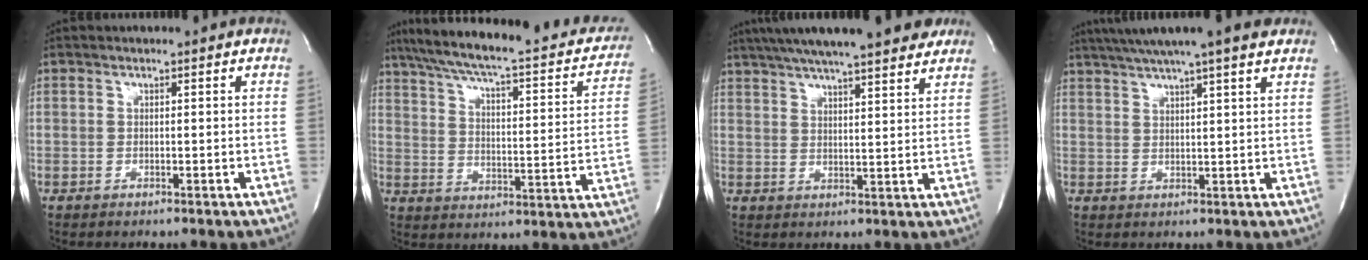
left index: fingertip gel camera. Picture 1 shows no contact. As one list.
[{"total": 27.9, "force": [22.7, 6.0, 15.0], "torque": [-0.235, -0.002, 0.288]}, {"total": 19.8, "force": [16.6, 2.3, 10.5], "torque": [-0.177, 0.037, 0.232]}, {"total": 12.7, "force": [10.4, -0.2, 7.3], "torque": [-0.129, 0.033, 0.139]}]